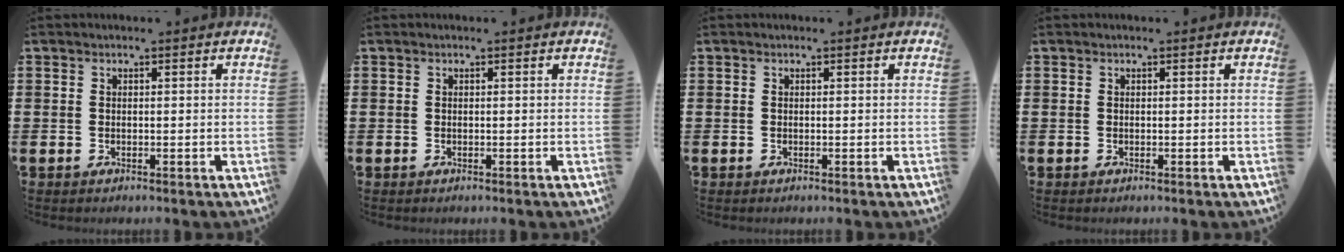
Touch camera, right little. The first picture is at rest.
{"total": 0.0}
{"total": 0.0}
{"total": 0.0}